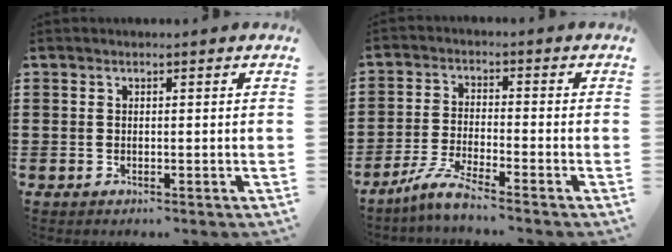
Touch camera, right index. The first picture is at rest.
{"total": 5.1, "force": [-4.3, -0.3, 2.6], "torque": [-0.071, -0.018, -0.087]}